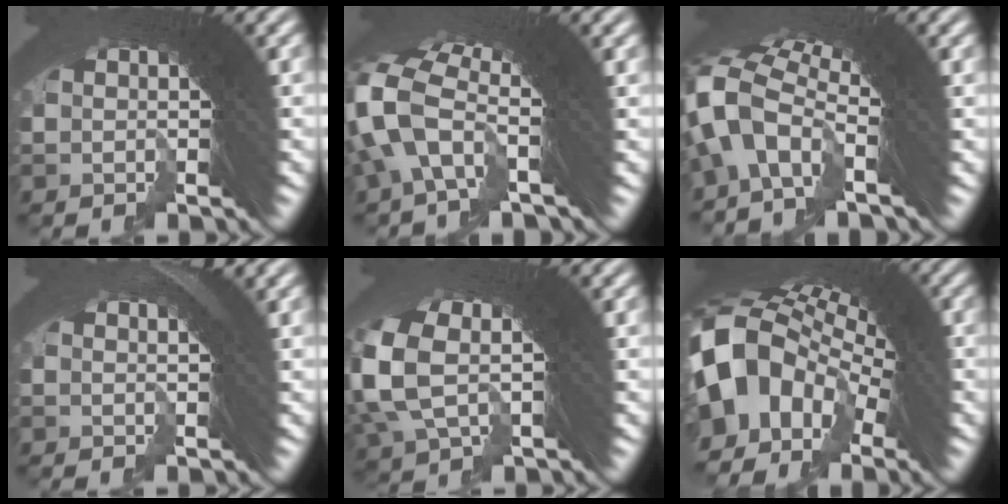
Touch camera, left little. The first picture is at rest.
{"total": 3.6, "force": [0.2, 1.2, 3.4], "torque": [-0.089, -0.012, 0.009]}
{"total": 5.5, "force": [0.2, 3.6, 4.2], "torque": [-0.111, -0.014, 0.001]}
{"total": 2.1, "force": [1.1, -0.4, 1.8], "torque": [-0.022, 0.003, 0.018]}
{"total": 4.4, "force": [0.2, 2.8, 3.4], "torque": [-0.099, -0.012, 0.011]}
{"total": 12.5, "force": [1.0, 8.1, 9.5], "torque": [-0.178, 0.011, 0.006]}